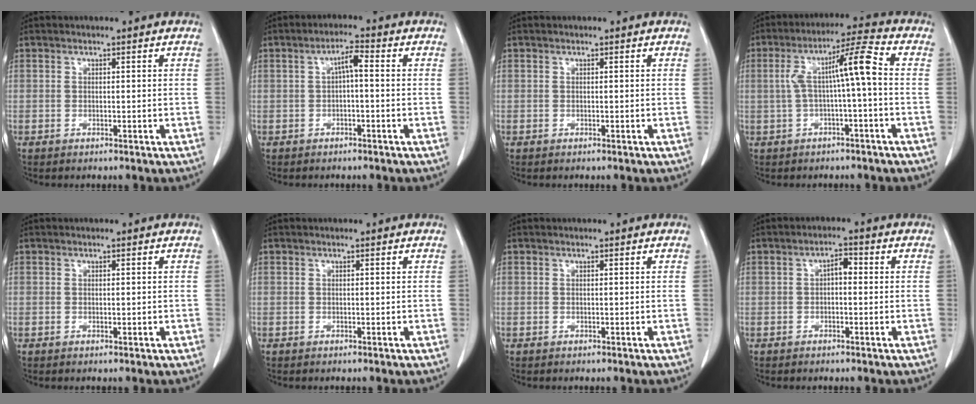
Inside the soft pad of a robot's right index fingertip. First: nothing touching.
{"total": 3.0, "force": [0.1, 0.6, 3.0], "torque": [-0.051, 0.012, 0.001]}
{"total": 0.0}
{"total": 8.0, "force": [0.1, 0.3, 8.0], "torque": [-0.144, 0.036, 0.004]}
{"total": 0.0}
{"total": 0.0}
{"total": 0.0}
{"total": 2.4, "force": [0.0, 1.1, 2.1], "torque": [-0.028, 0.010, -0.003]}